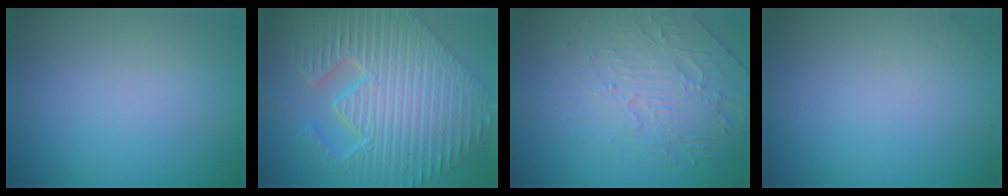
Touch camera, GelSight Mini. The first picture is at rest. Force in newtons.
{"total": 11.6, "press": 7.8, "slide": 8.6}
{"total": 4.2, "press": 3.8, "slide": 1.7}
{"total": 0.7, "press": 0.7, "slide": 0.1}